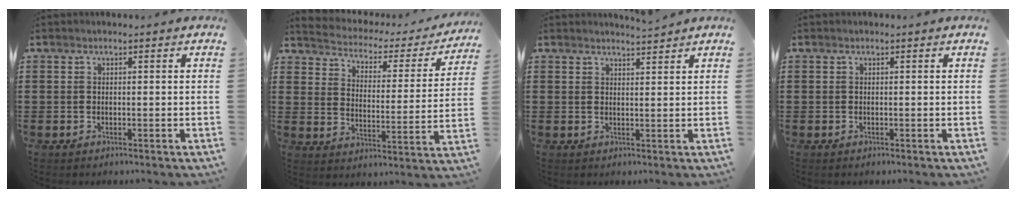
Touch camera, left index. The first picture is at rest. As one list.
[{"total": 2.3, "force": [2.0, 1.0, 0.5], "torque": [-0.029, -0.022, 0.024]}, {"total": 2.2, "force": [2.2, -0.2, 0.2], "torque": [-0.009, -0.004, 0.042]}, {"total": 0.0}]